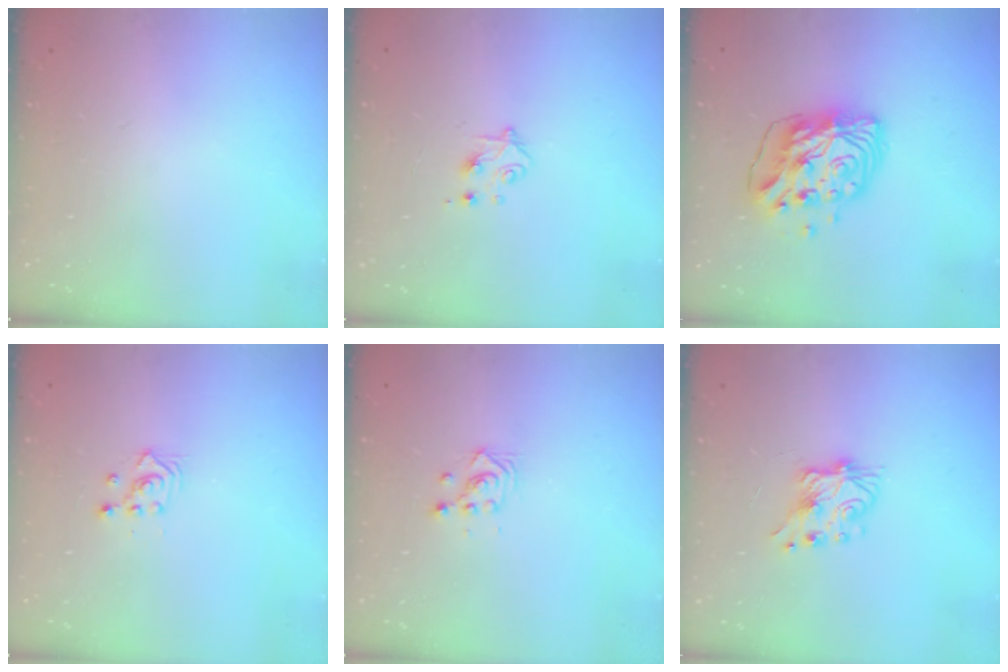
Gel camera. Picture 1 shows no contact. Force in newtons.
{"total": 4.9, "press": 4.8, "slide": 0.7}
{"total": 12.2, "press": 12.1, "slide": 1.2}
{"total": 2.3, "press": 2.3, "slide": 0.3}
{"total": 2.9, "press": 2.9, "slide": 0.1}
{"total": 7.1, "press": 7.1, "slide": 0.5}